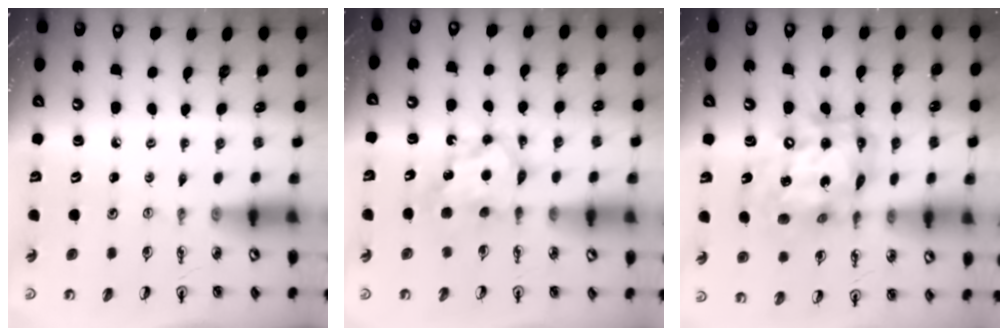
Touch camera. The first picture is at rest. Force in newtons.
{"total": 7.1, "press": 7.1, "slide": 0.6}
{"total": 19.3, "press": 19.2, "slide": 1.9}